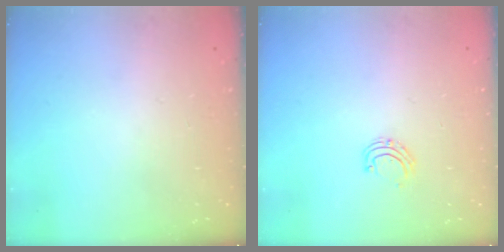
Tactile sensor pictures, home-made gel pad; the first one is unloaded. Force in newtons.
{"total": 4.7, "press": 4.7, "slide": 0.4}